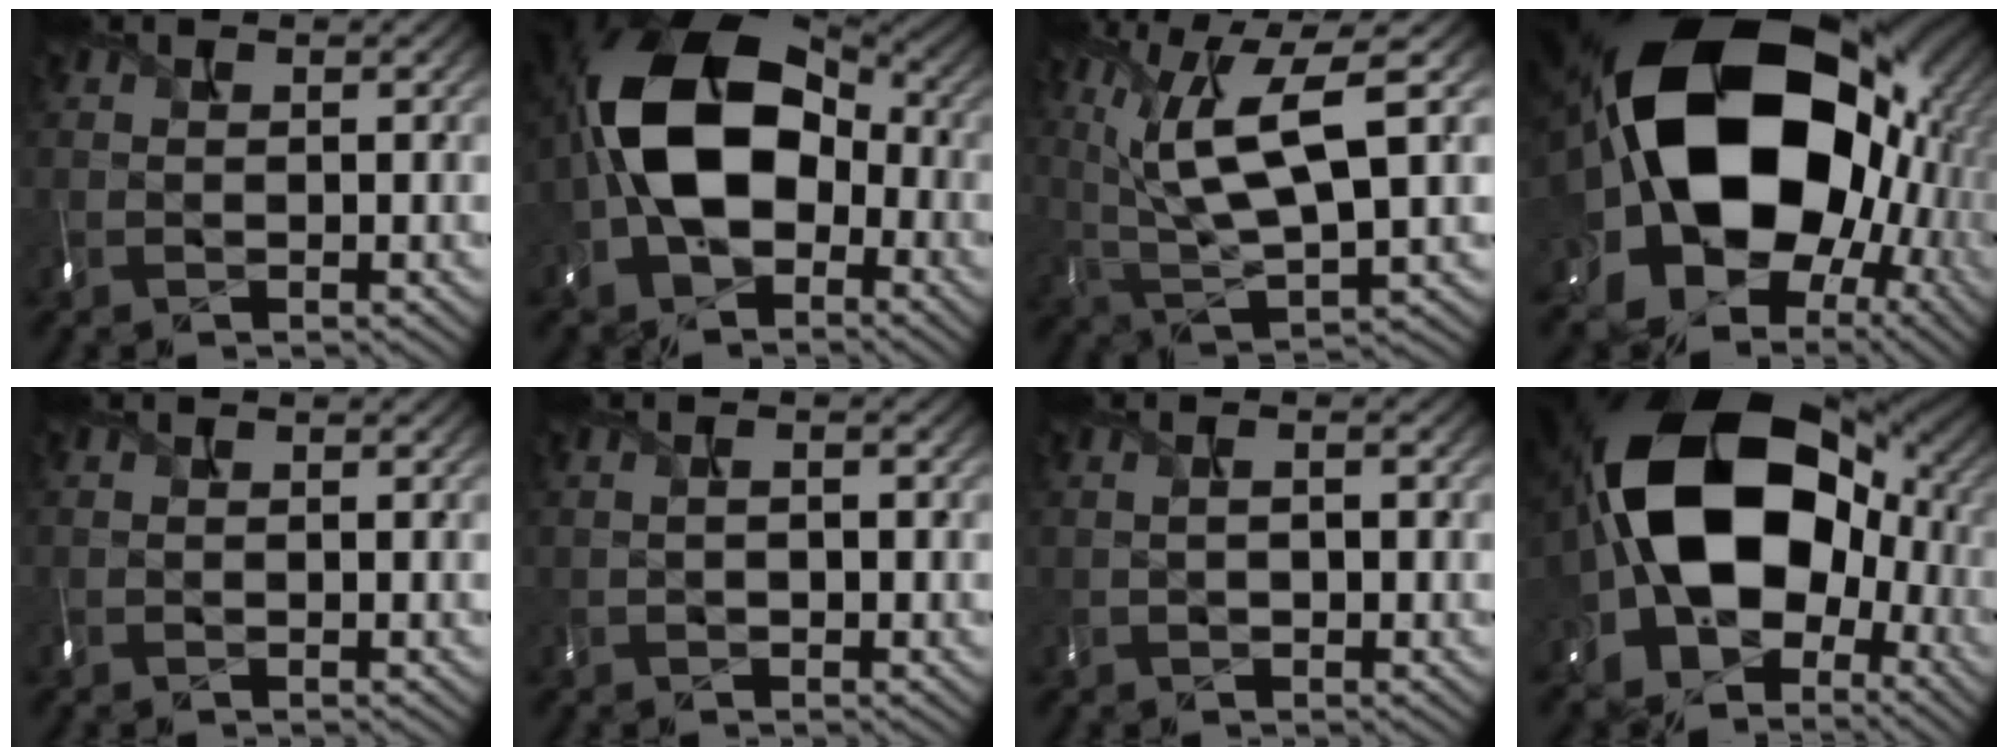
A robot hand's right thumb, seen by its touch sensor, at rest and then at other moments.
{"total": 15.4, "force": [-2.2, 10.3, 11.2], "torque": [-0.202, 0.002, -0.059]}
{"total": 11.4, "force": [4.0, 3.3, 10.1], "torque": [-0.208, 0.001, 0.077]}
{"total": 23.1, "force": [1.8, 17.7, 14.8], "torque": [-0.296, -0.030, 0.029]}
{"total": 0.0}
{"total": 1.1, "force": [0.0, 0.7, 0.9], "torque": [-0.006, -0.005, -0.001]}
{"total": 1.4, "force": [0.1, 0.8, 1.2], "torque": [-0.013, -0.005, 0.001]}
{"total": 18.1, "force": [-1.5, 12.9, 12.6], "torque": [-0.218, -0.010, -0.033]}